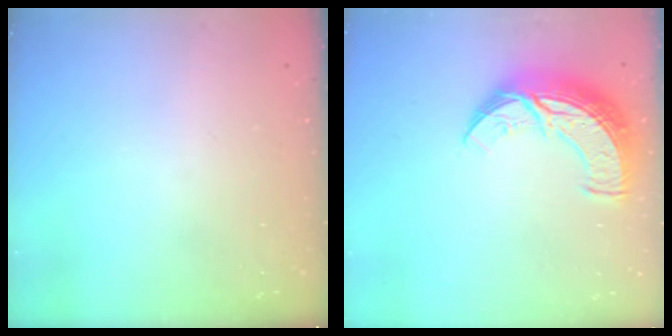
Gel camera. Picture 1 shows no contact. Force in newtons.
{"total": 13.1, "press": 13.1, "slide": 1.0}